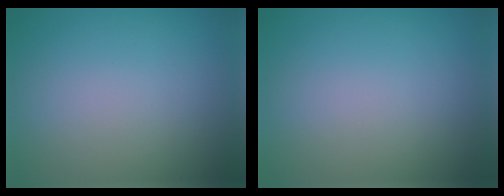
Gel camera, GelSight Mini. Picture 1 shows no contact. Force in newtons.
{"total": 0.0}